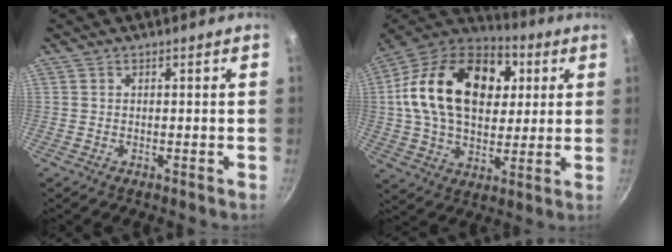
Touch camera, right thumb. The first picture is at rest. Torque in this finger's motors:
{"motor_torque": [2.33, 2.68, 0.58, -0.26, 0.54]}